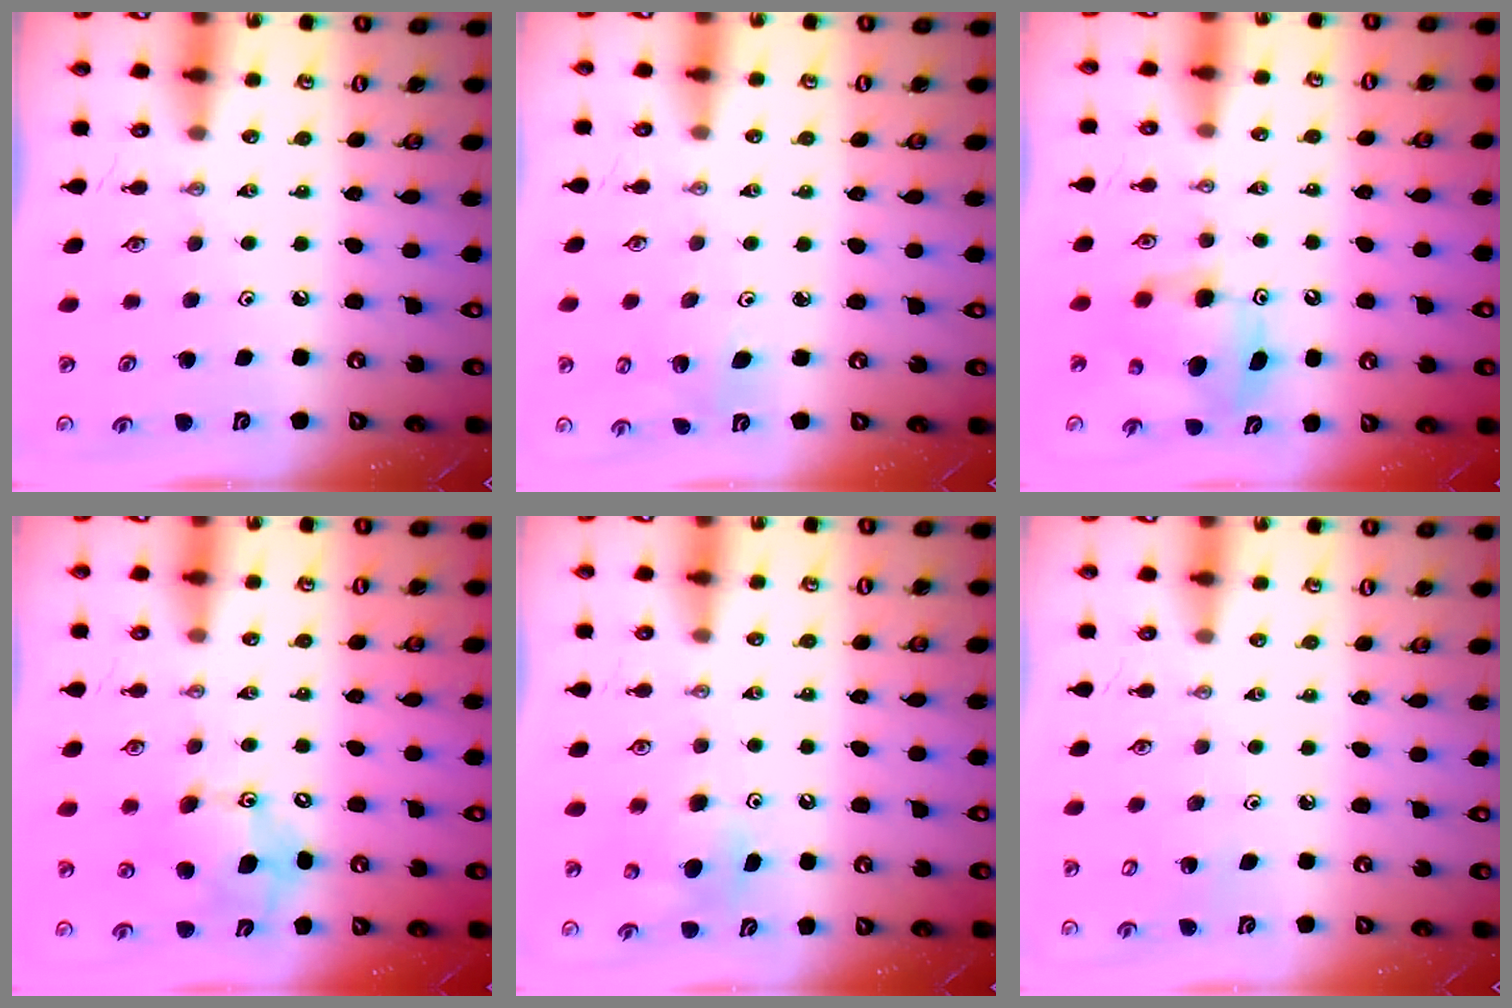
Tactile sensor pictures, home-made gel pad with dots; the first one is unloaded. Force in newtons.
{"total": 3.9, "press": 3.6, "slide": 1.4}
{"total": 7.5, "press": 7.5, "slide": 0.3}
{"total": 11.8, "press": 11.8, "slide": 1.2}
{"total": 6.1, "press": 6.0, "slide": 1.1}
{"total": 2.8, "press": 2.8, "slide": 0.2}